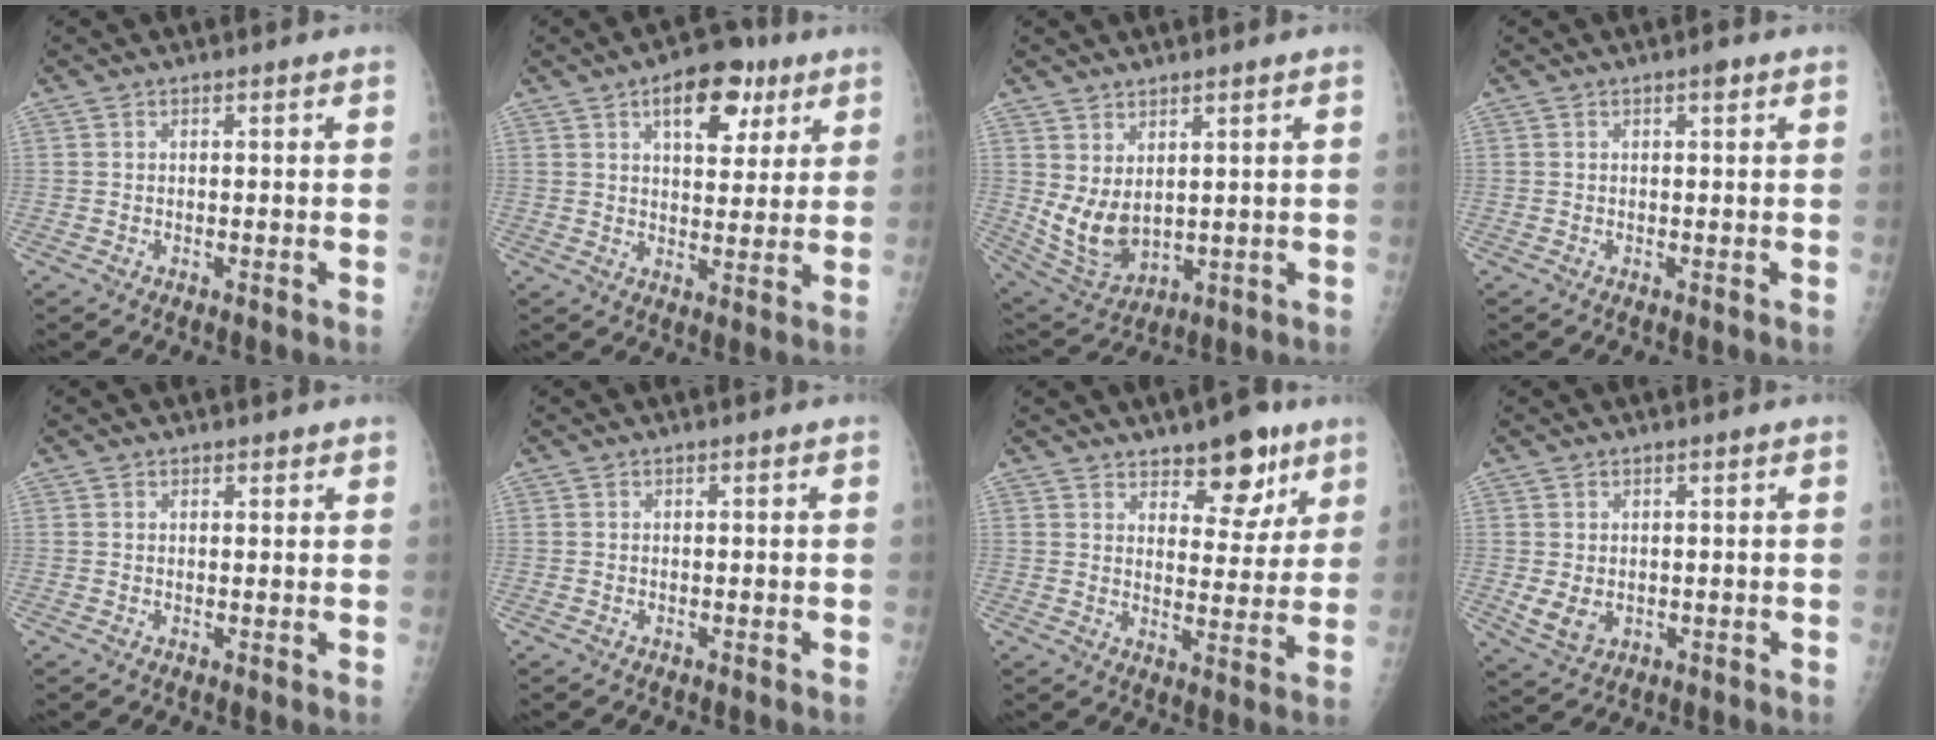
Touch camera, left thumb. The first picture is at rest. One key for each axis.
{"total": 11.2, "fx": 5.7, "fy": 6.0, "fz": 7.6, "tx": -0.076, "ty": -0.015, "tz": 0.080}
{"total": 8.9, "fx": 2.5, "fy": 5.4, "fz": 6.6, "tx": -0.112, "ty": -0.029, "tz": 0.070}
{"total": 1.2, "fx": 0.7, "fy": 0.4, "fz": 0.9, "tx": -0.010, "ty": 0.000, "tz": 0.008}
{"total": 1.5, "fx": 1.2, "fy": 0.8, "fz": 0.3, "tx": 0.013, "ty": -0.007, "tz": 0.011}
{"total": 0.0}
{"total": 10.2, "fx": 6.9, "fy": 4.9, "fz": 5.8, "tx": -0.042, "ty": -0.042, "tz": 0.102}
{"total": 4.0, "fx": 0.1, "fy": 3.1, "fz": 2.5, "tx": -0.038, "ty": -0.011, "tz": 0.015}